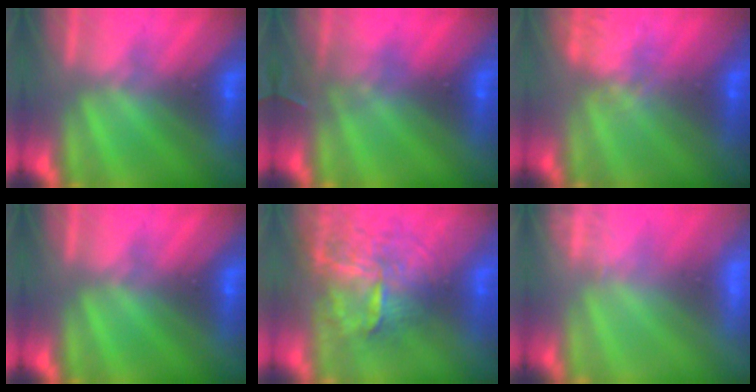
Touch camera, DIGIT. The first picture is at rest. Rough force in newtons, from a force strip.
{"total": 3.0}
{"total": 4.3}
{"total": 0.0}
{"total": 7.2}
{"total": 2.4}